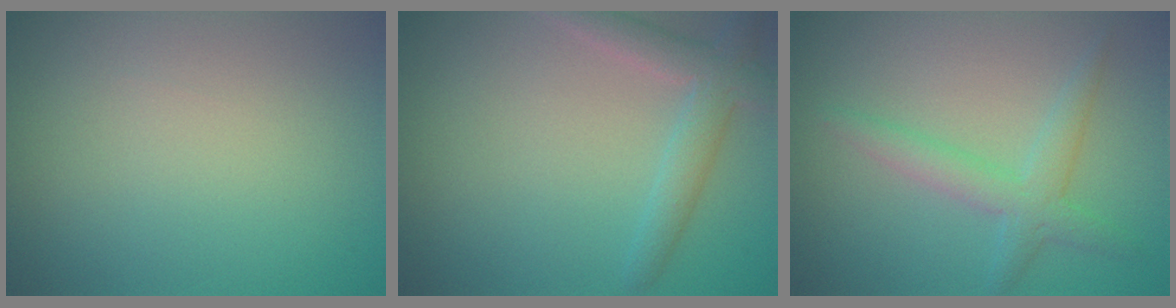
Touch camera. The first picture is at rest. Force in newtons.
{"total": 3.1, "press": 3.1, "slide": 0.2}
{"total": 2.7, "press": 2.7, "slide": 0.0}